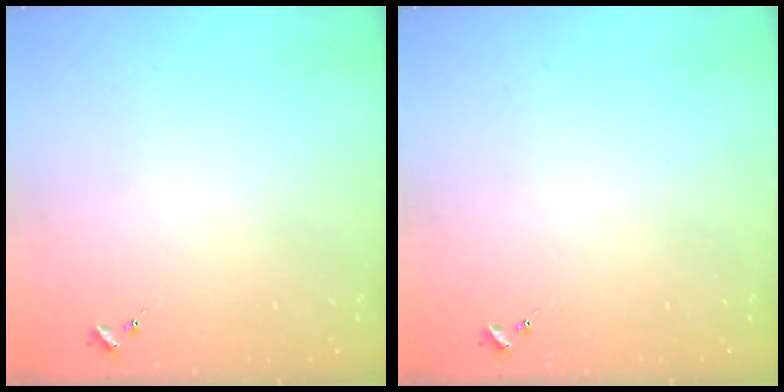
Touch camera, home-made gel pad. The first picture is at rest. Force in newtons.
{"total": 0.0}